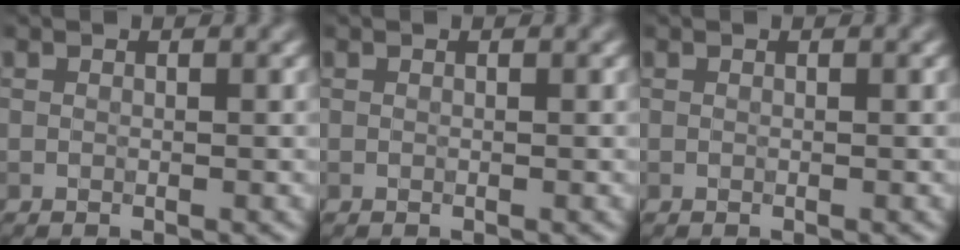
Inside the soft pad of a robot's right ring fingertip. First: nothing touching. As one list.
[{"total": 0.0}, {"total": 0.0}]